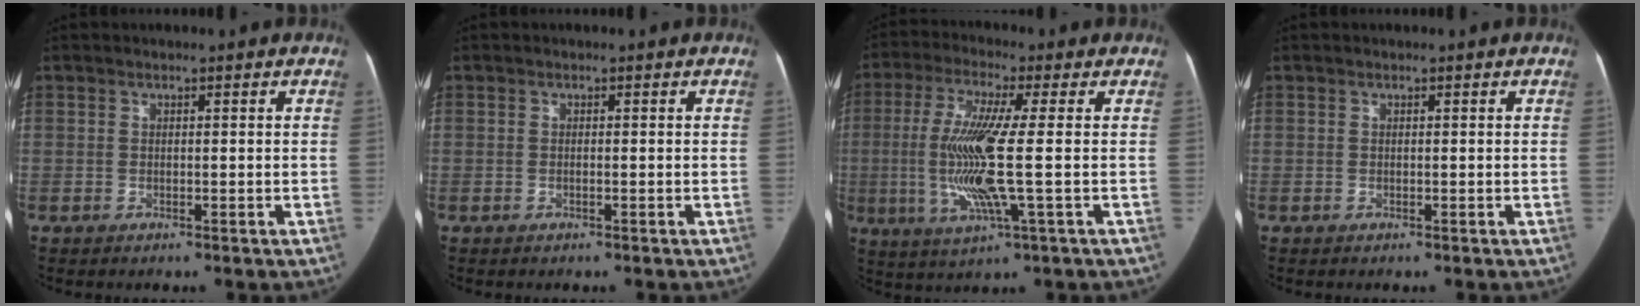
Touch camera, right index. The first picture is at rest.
{"total": 0.5, "force": [-0.2, 0.2, 0.4], "torque": [-0.010, 0.000, -0.004]}
{"total": 12.4, "force": [-1.0, 0.4, 12.4], "torque": [-0.261, -0.007, -0.024]}
{"total": 0.0}